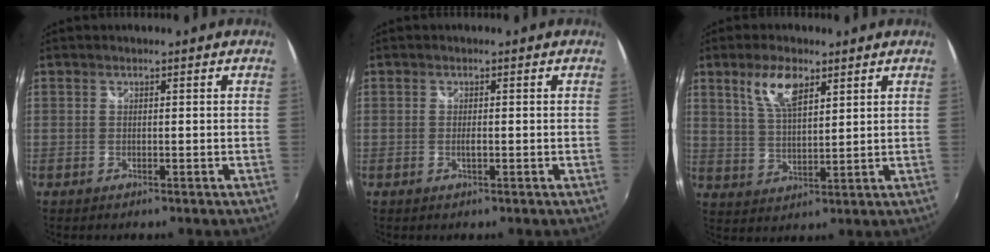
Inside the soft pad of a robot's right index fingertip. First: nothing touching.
{"total": 0.9, "force": [-0.2, 0.4, 0.8], "torque": [-0.016, -0.002, -0.004]}
{"total": 7.6, "force": [4.4, 3.0, 5.5], "torque": [-0.105, 0.008, 0.088]}